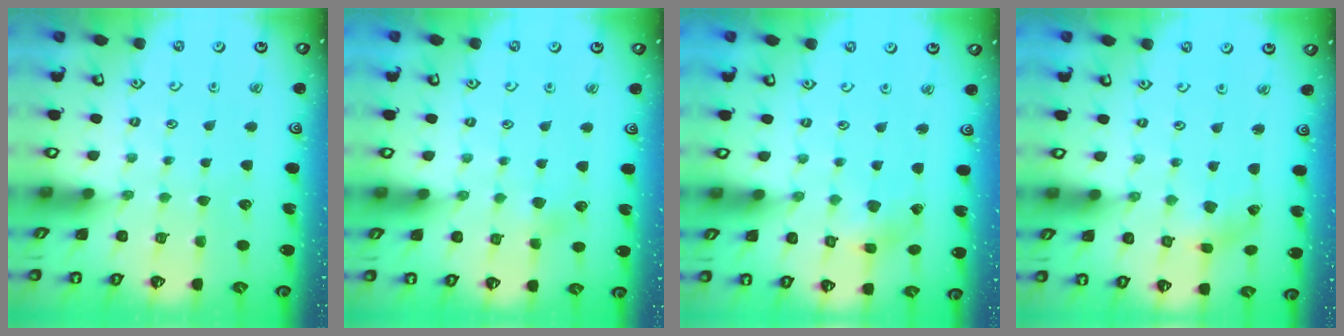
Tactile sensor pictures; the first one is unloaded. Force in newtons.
{"total": 2.3, "press": 2.3, "slide": 0.2}
{"total": 2.7, "press": 2.7, "slide": 0.2}
{"total": 2.0, "press": 2.0, "slide": 0.2}